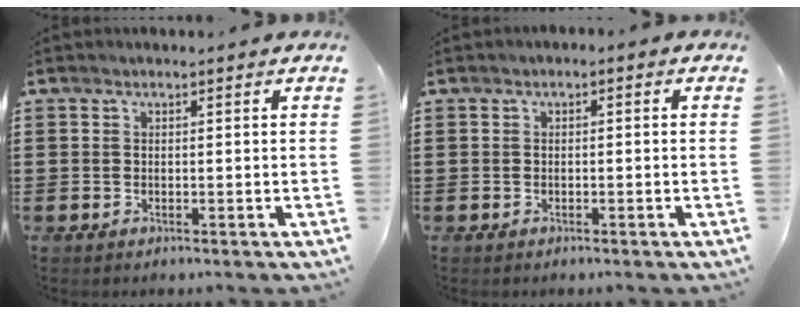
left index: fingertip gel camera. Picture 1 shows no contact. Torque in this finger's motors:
{"motor_torque": [1.29, -0.84, 0.35, 0.04]}